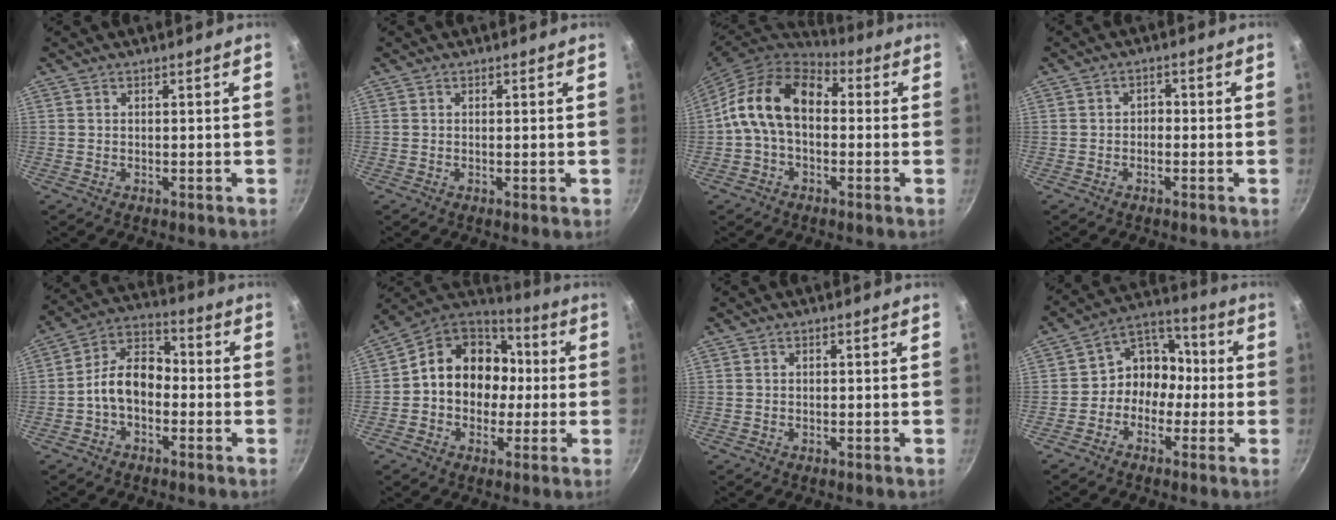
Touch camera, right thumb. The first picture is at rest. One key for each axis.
{"total": 0.8, "fx": -0.1, "fy": 0.0, "fz": 0.8, "tx": -0.013, "ty": -0.002, "tz": -0.002}
{"total": 14.3, "fx": 0.5, "fy": 9.7, "fz": 10.5, "tx": -0.167, "ty": 0.038, "tz": -0.012}
{"total": 1.8, "fx": -0.7, "fy": 1.4, "fz": 0.9, "tx": -0.006, "ty": 0.012, "tz": -0.016}
{"total": 9.8, "fx": -2.3, "fy": 6.5, "fz": 6.9, "tx": -0.093, "ty": 0.045, "tz": -0.058}
{"total": 16.0, "fx": 0.3, "fy": 13.4, "fz": 8.7, "tx": -0.095, "ty": 0.046, "tz": -0.010}
{"total": 0.0}
{"total": 9.5, "fx": -1.7, "fy": 8.0, "fz": 4.8, "tx": -0.024, "ty": 0.048, "tz": -0.051}